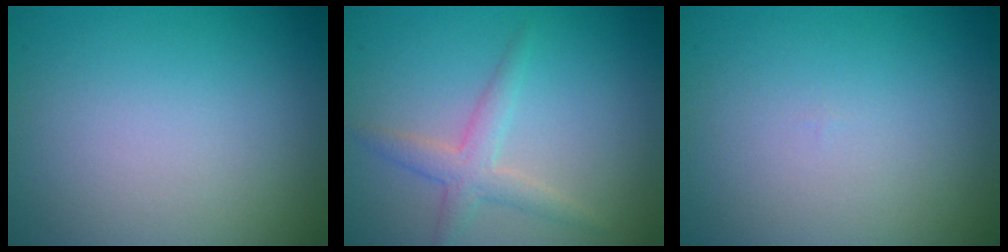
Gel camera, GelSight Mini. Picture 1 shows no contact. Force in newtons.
{"total": 2.5, "press": 2.5, "slide": 0.0}
{"total": 0.0}